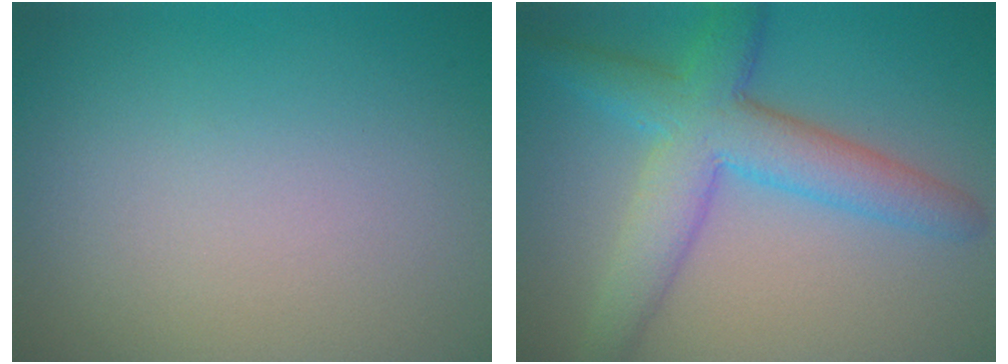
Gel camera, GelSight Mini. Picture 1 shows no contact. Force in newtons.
{"total": 6.5, "press": 6.5, "slide": 0.1}